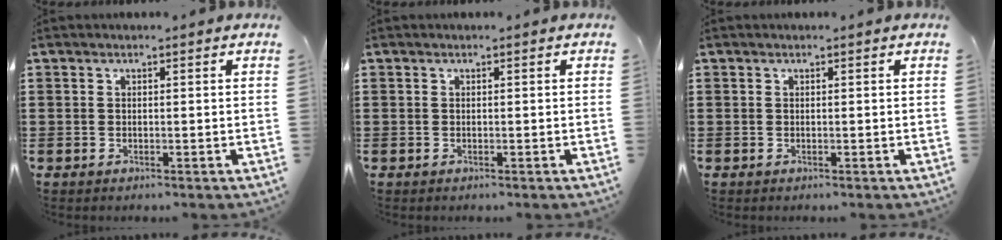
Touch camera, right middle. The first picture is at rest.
{"total": 0.0}
{"total": 0.0}